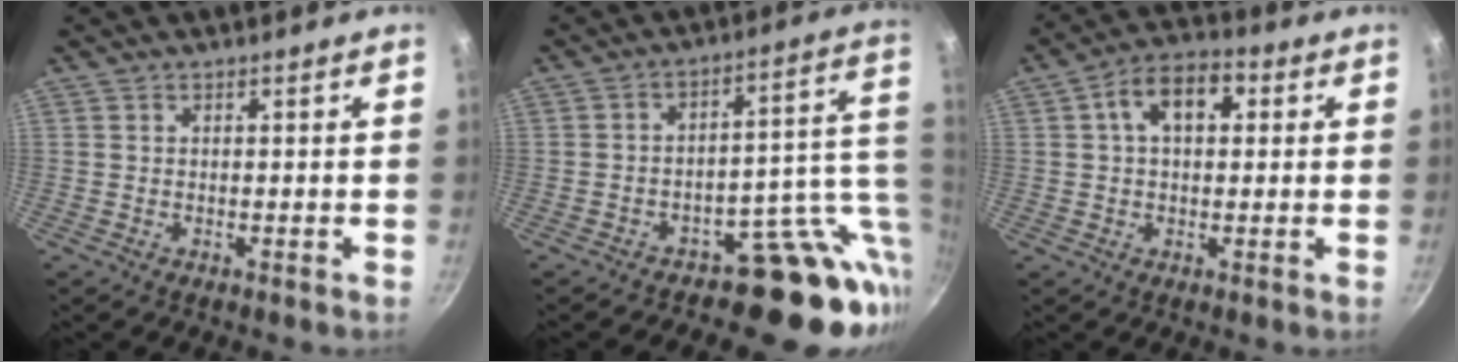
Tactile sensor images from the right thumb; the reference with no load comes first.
{"total": 13.5, "force": [-4.5, 8.8, 9.2], "torque": [-0.026, 0.040, -0.069]}
{"total": 9.7, "force": [2.4, 6.0, 7.2], "torque": [-0.089, 0.021, 0.027]}